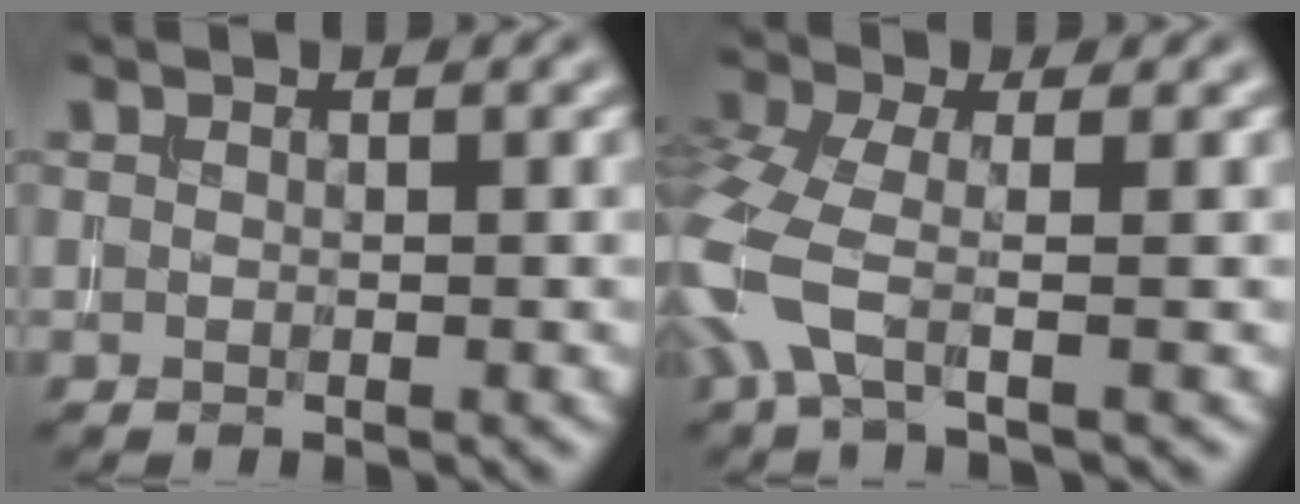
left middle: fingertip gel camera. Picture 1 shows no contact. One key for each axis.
{"total": 5.2, "fx": -2.0, "fy": 2.1, "fz": 4.3, "tx": -0.118, "ty": -0.002, "tz": -0.056}